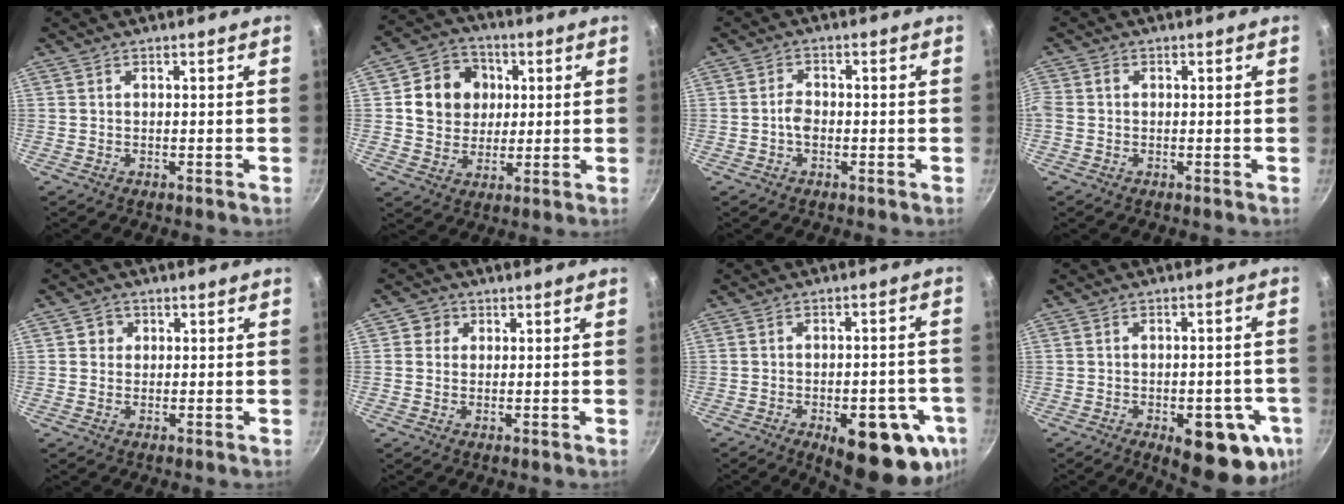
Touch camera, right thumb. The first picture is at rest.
{"total": 11.4, "force": [2.2, 10.1, 4.8], "torque": [-0.048, 0.010, 0.034]}
{"total": 2.6, "force": [-0.8, 1.7, 1.8], "torque": [-0.027, 0.013, -0.017]}
{"total": 2.1, "force": [-0.4, 1.7, 1.1], "torque": [-0.028, 0.007, -0.014]}
{"total": 2.3, "force": [0.4, 2.2, 0.5], "torque": [0.004, 0.001, 0.002]}
{"total": 3.0, "force": [0.6, 2.8, 0.6], "torque": [0.015, -0.004, 0.002]}
{"total": 18.0, "force": [-7.4, 7.8, 14.5], "torque": [-0.141, 0.012, -0.086]}
{"total": 15.6, "force": [-5.9, 7.0, 12.6], "torque": [-0.115, 0.005, -0.069]}